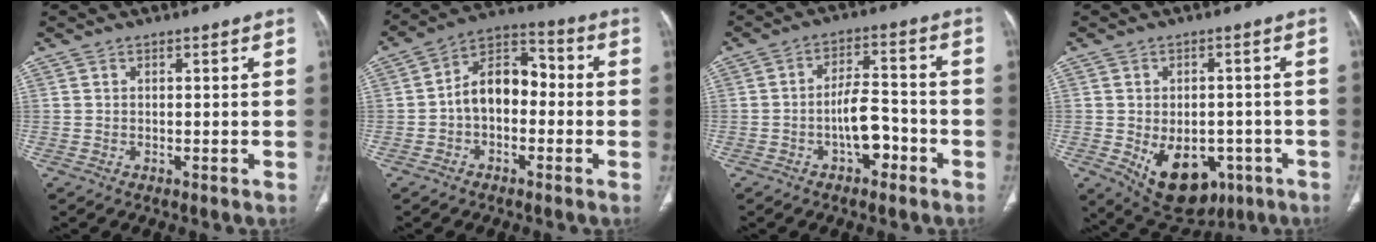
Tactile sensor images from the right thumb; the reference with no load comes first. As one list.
[{"total": 10.6, "force": [-1.2, 7.1, 7.8], "torque": [-0.103, 0.042, -0.036]}, {"total": 7.1, "force": [-2.9, 3.6, 5.4], "torque": [-0.078, 0.034, -0.051]}, {"total": 13.5, "force": [-4.9, 8.9, 8.9], "torque": [-0.103, 0.009, -0.050]}]